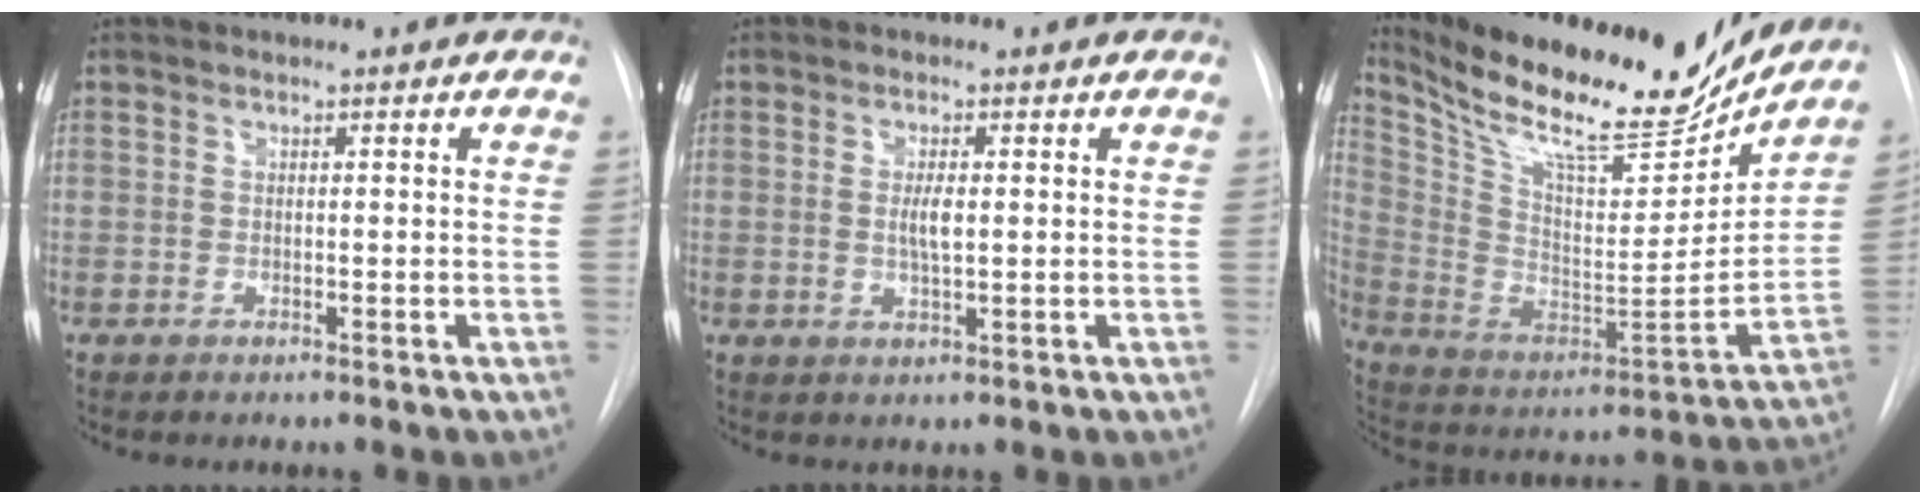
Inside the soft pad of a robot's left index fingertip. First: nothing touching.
{"total": 2.7, "force": [0.2, 0.5, 2.6], "torque": [-0.052, -0.003, 0.006]}
{"total": 23.8, "force": [20.4, 4.9, 11.2], "torque": [-0.208, -0.027, 0.329]}